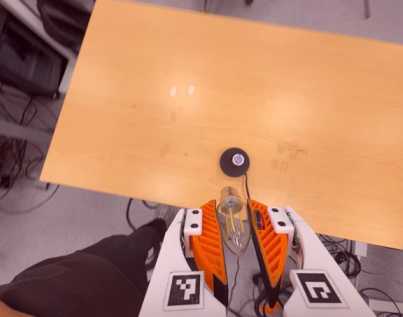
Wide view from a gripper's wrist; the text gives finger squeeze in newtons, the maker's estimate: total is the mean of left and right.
{"total": 14.3, "left": 16.3, "right": 12.4}